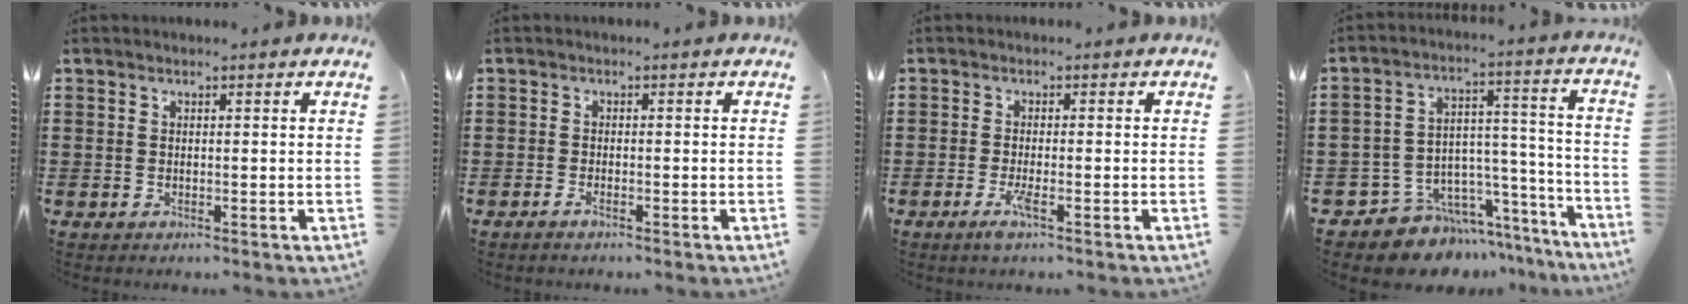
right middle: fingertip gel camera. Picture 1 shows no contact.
{"total": 1.0, "force": [-0.7, 0.2, 0.7], "torque": [-0.014, -0.004, -0.013]}
{"total": 2.6, "force": [-1.2, 0.3, 2.3], "torque": [-0.054, -0.009, -0.026]}
{"total": 7.7, "force": [-6.6, 3.9, -0.1], "torque": [-0.006, 0.008, -0.122]}